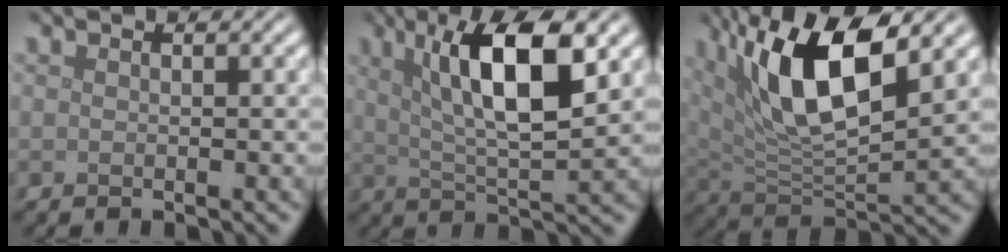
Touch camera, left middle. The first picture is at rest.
{"total": 9.0, "force": [3.3, 2.4, 8.1], "torque": [-0.125, 0.003, 0.055]}
{"total": 10.6, "force": [4.2, 3.7, 9.0], "torque": [-0.166, -0.002, 0.075]}